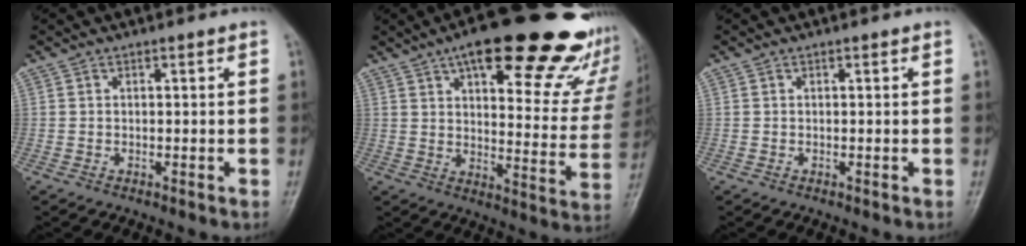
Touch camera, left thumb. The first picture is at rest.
{"total": 29.7, "force": [18.9, 9.7, 20.7], "torque": [-0.243, -0.056, 0.247]}
{"total": 0.0}